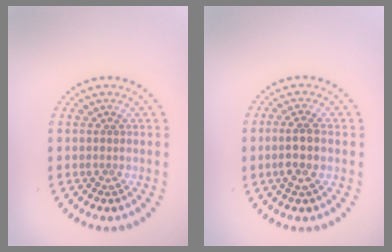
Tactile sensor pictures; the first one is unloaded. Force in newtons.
{"total": 2.7, "press": 2.4, "slide": 1.1}